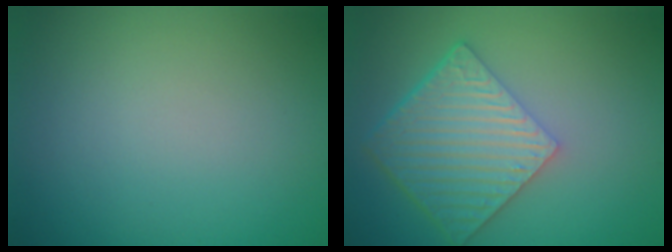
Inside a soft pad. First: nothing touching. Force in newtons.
{"total": 7.0, "press": 4.9, "slide": 5.0}